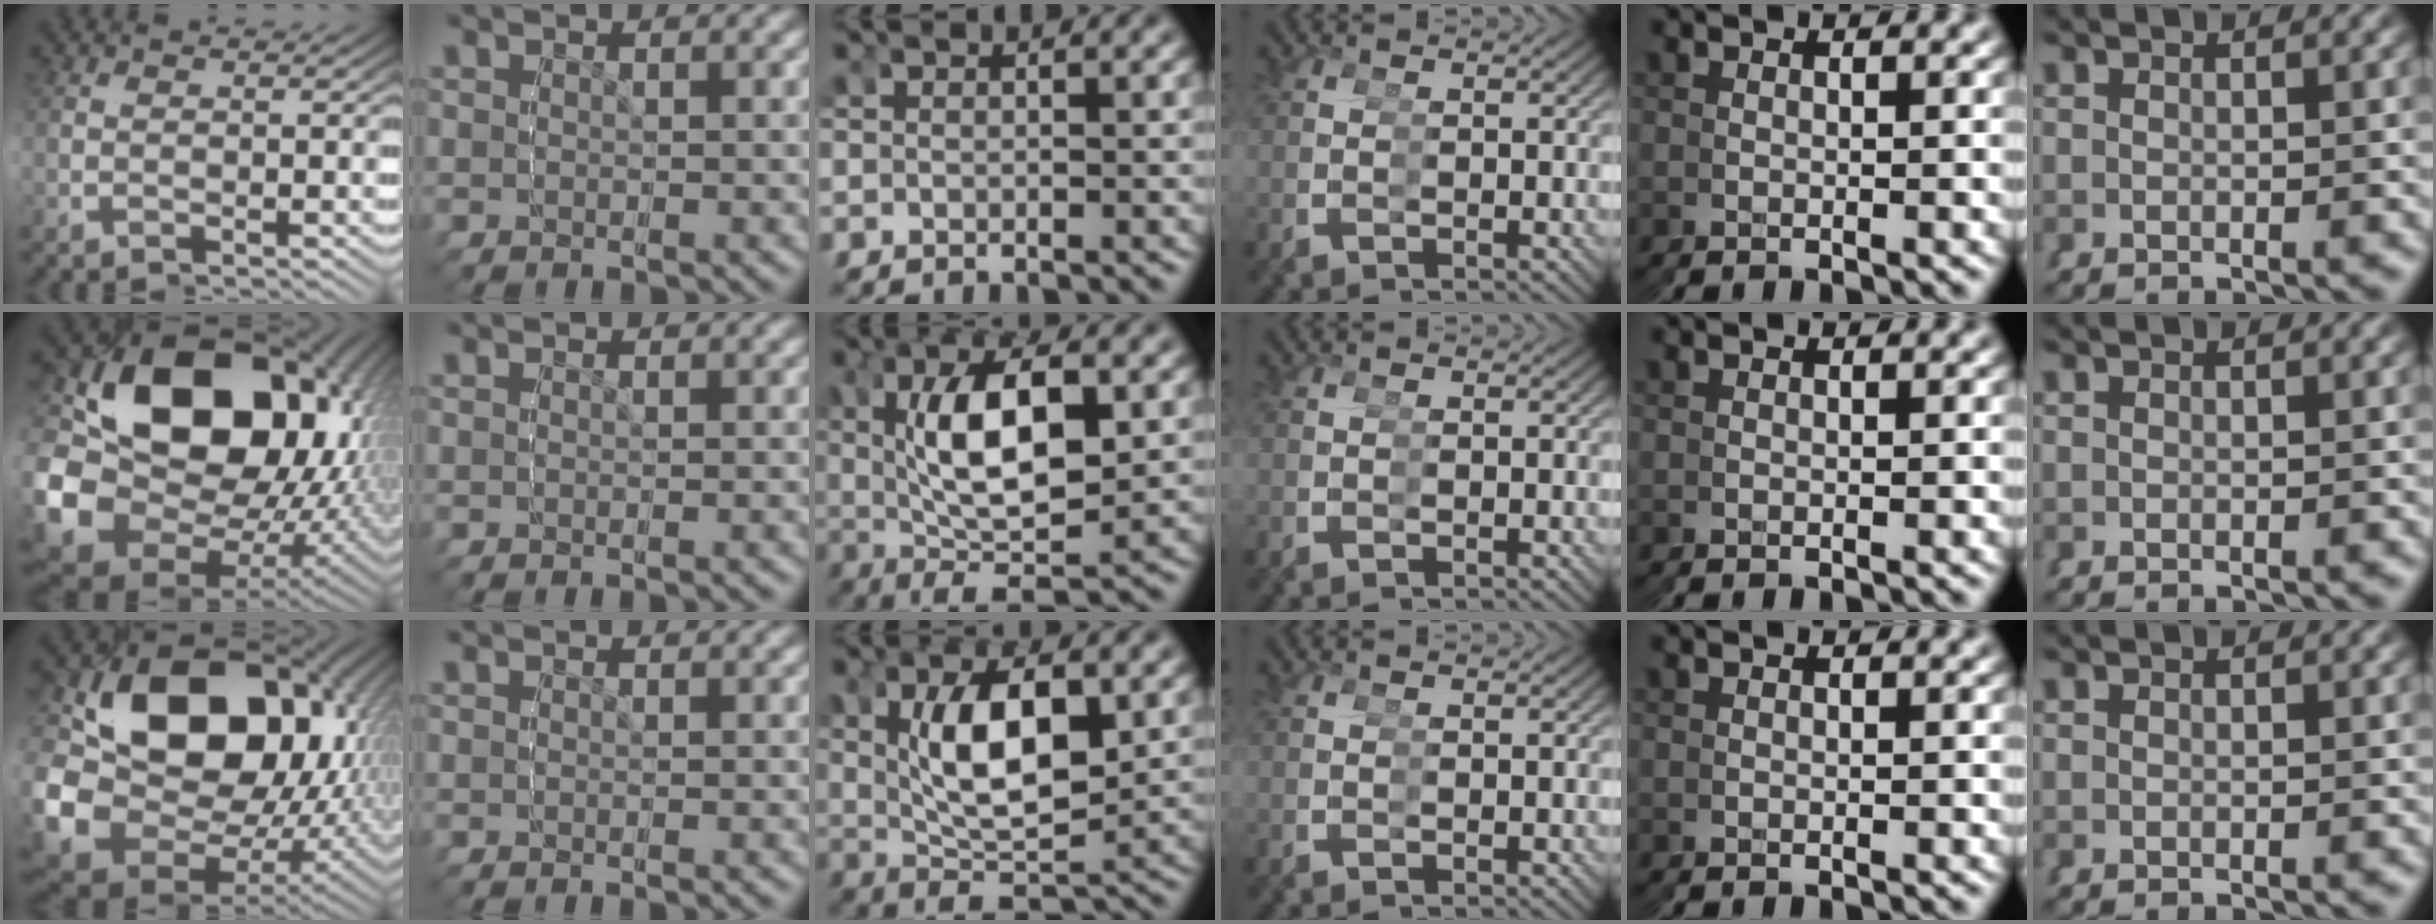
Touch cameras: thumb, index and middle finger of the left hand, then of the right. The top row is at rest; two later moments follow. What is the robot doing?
{"motion": "grasp_and_lifting", "object": "glue stick"}